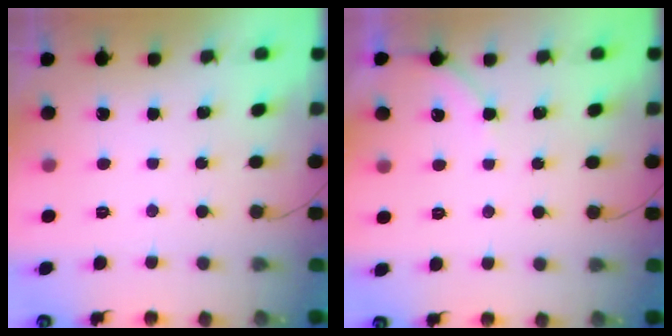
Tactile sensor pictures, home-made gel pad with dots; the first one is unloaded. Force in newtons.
{"total": 3.9, "press": 3.9, "slide": 0.5}